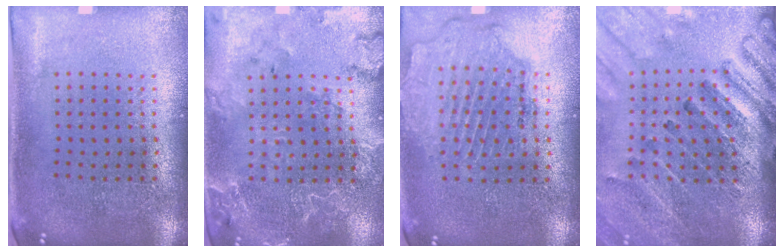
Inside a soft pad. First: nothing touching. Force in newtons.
{"total": 2.2, "press": 2.1, "slide": 0.5}
{"total": 1.6, "press": 1.6, "slide": 0.5}
{"total": 3.0, "press": 2.9, "slide": 0.8}